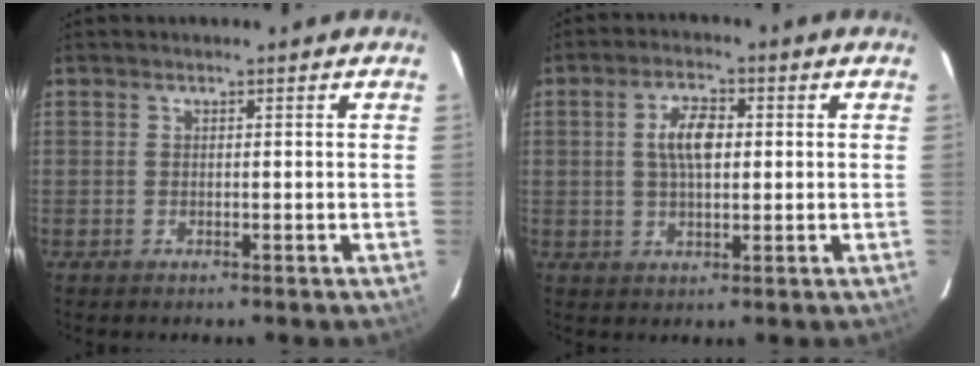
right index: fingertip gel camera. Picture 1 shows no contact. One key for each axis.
{"total": 6.0, "fx": 0.9, "fy": 2.9, "fz": 5.2, "tx": -0.096, "ty": 0.011, "tz": 0.018}